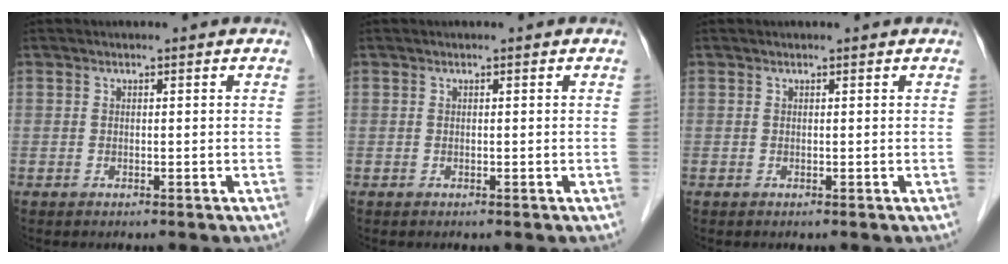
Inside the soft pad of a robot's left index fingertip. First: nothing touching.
{"total": 0.0}
{"total": 0.0}